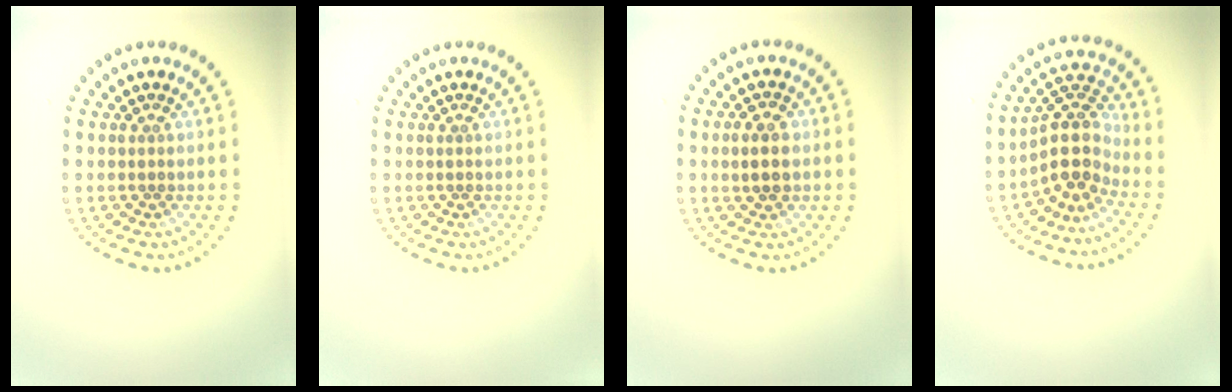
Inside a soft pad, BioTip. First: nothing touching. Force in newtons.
{"total": 0.0}
{"total": 2.6, "press": 2.6, "slide": 0.0}
{"total": 4.2, "press": 3.3, "slide": 2.7}